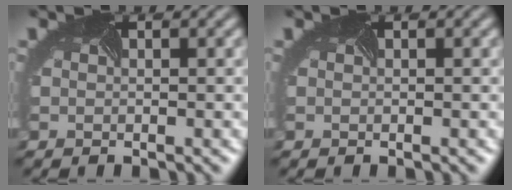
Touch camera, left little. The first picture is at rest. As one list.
[{"total": 0.0}]